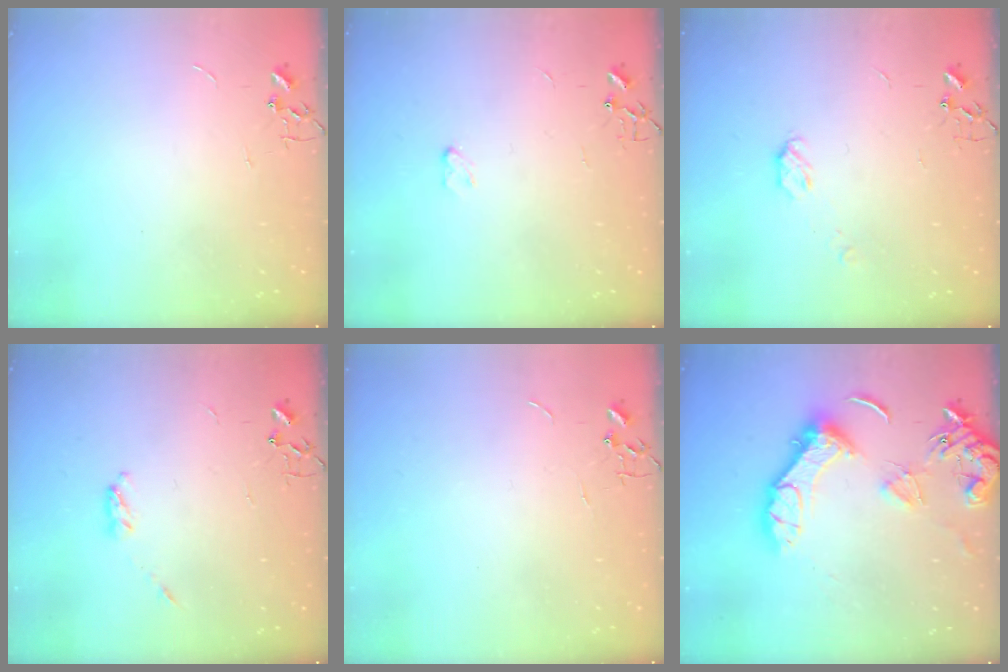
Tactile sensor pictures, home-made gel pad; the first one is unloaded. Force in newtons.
{"total": 3.5, "press": 3.4, "slide": 0.5}
{"total": 3.9, "press": 3.9, "slide": 0.6}
{"total": 3.1, "press": 3.1, "slide": 0.5}
{"total": 0.0}
{"total": 15.8, "press": 15.7, "slide": 1.7}